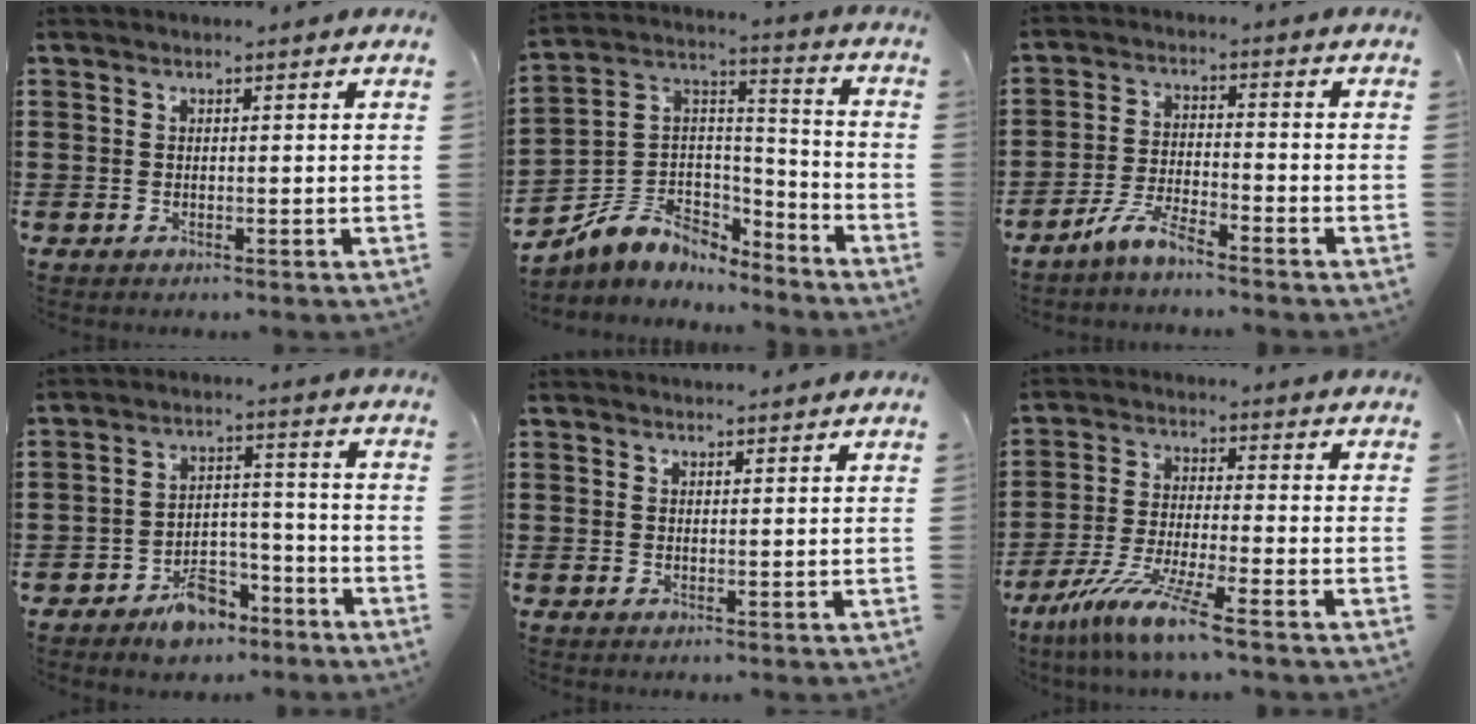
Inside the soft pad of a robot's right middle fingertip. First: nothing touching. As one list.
[{"total": 6.2, "force": [-4.6, 4.1, 0.5], "torque": [-0.036, -0.006, -0.094]}, {"total": 5.3, "force": [-4.6, 0.8, 2.6], "torque": [-0.064, -0.004, -0.091]}, {"total": 7.4, "force": [-6.2, 3.2, 2.4], "torque": [-0.031, 0.025, -0.114]}, {"total": 1.1, "force": [1.1, -0.1, 0.0], "torque": [-0.003, -0.004, 0.022]}, {"total": 8.4, "force": [-6.7, -0.3, 5.1], "torque": [-0.114, -0.021, -0.133]}]